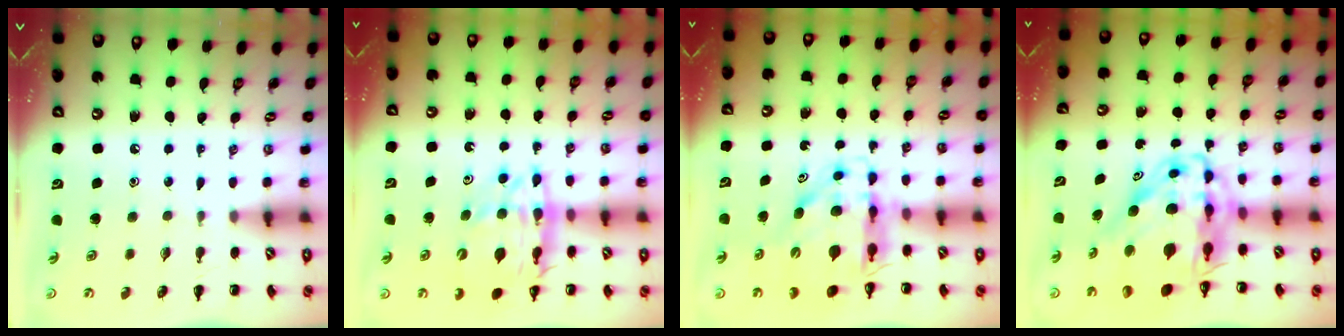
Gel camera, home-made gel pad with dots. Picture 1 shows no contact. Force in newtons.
{"total": 16.9, "press": 16.5, "slide": 4.0}
{"total": 10.9, "press": 10.3, "slide": 3.4}
{"total": 15.5, "press": 14.8, "slide": 4.6}